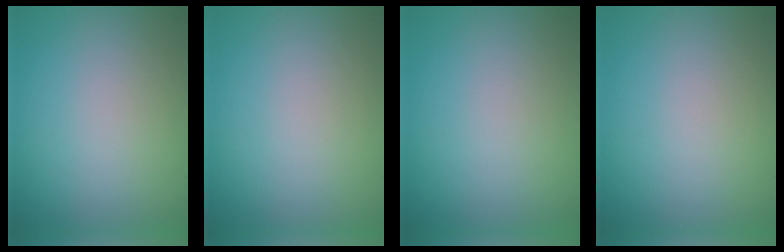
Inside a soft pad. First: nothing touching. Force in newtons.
{"total": 0.0}
{"total": 0.0}
{"total": 0.0}